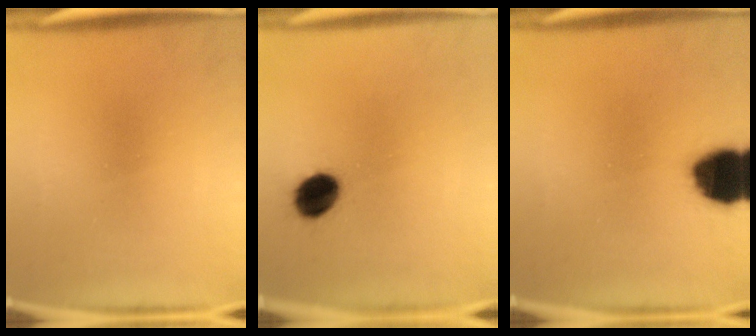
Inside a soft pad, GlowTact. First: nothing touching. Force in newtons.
{"total": 8.7}
{"total": 15.0}